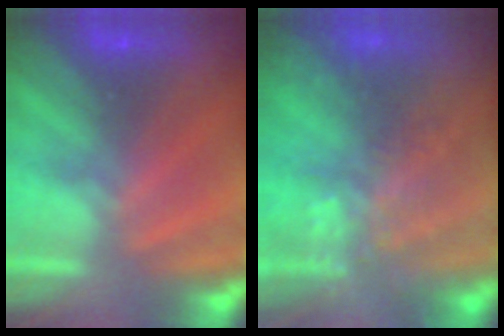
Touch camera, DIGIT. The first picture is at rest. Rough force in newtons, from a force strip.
{"total": 6.1}